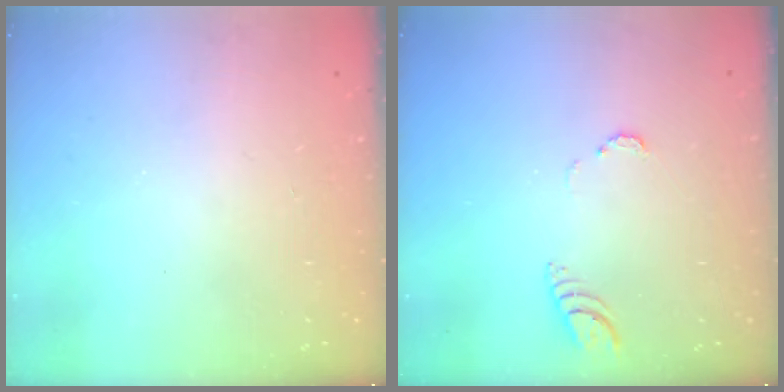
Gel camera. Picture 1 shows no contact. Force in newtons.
{"total": 3.3, "press": 3.3, "slide": 0.4}